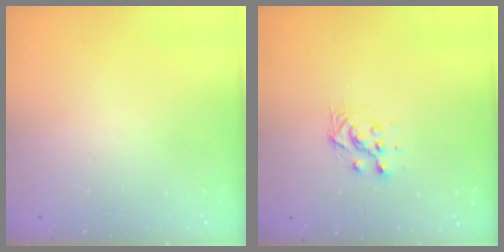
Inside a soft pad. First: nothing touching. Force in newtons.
{"total": 4.8, "press": 4.8, "slide": 0.1}